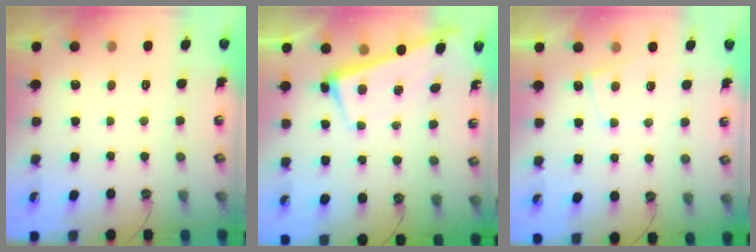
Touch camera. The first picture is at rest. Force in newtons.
{"total": 2.8, "press": 2.7, "slide": 0.4}
{"total": 1.5, "press": 1.4, "slide": 0.4}